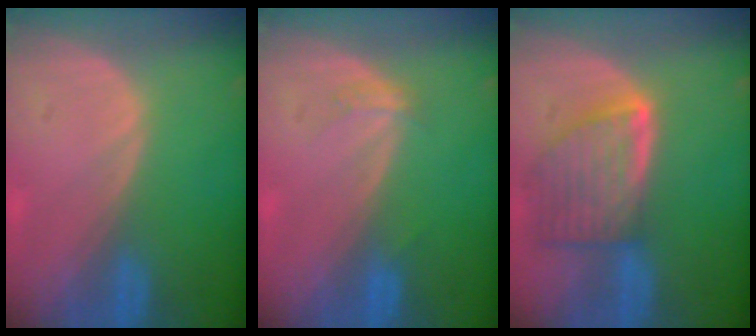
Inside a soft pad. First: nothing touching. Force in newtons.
{"total": 1.5, "press": 1.4, "slide": 0.3}
{"total": 8.0, "press": 7.3, "slide": 3.4}